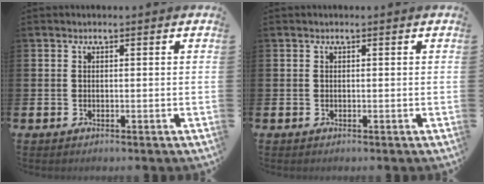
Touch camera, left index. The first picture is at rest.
{"total": 0.0}